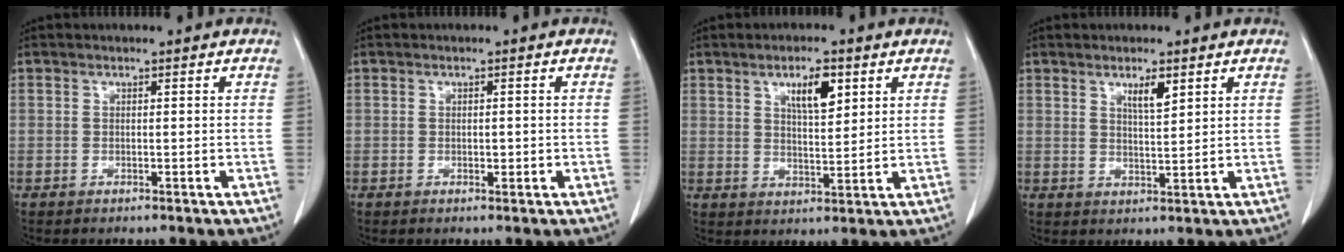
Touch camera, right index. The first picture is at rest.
{"total": 1.1, "force": [-0.2, 0.6, 0.8], "torque": [-0.012, 0.000, -0.001]}
{"total": 6.0, "force": [2.9, 1.8, 4.9], "torque": [-0.082, -0.001, 0.052]}
{"total": 3.4, "force": [2.0, 0.6, 2.7], "torque": [-0.047, -0.003, 0.037]}